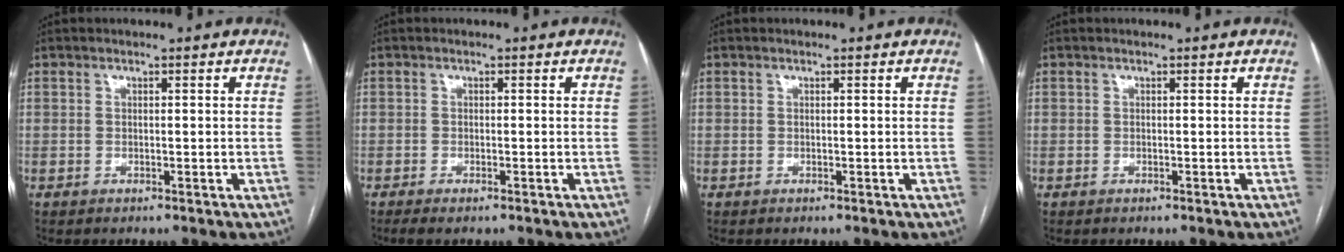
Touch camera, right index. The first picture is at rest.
{"total": 1.8, "force": [-1.4, 0.2, 1.2], "torque": [-0.016, -0.004, -0.021]}
{"total": 0.0}
{"total": 0.0}